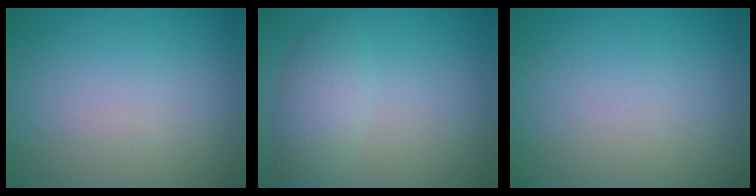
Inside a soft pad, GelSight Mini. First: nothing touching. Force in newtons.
{"total": 2.6, "press": 2.6, "slide": 0.2}
{"total": 0.0}